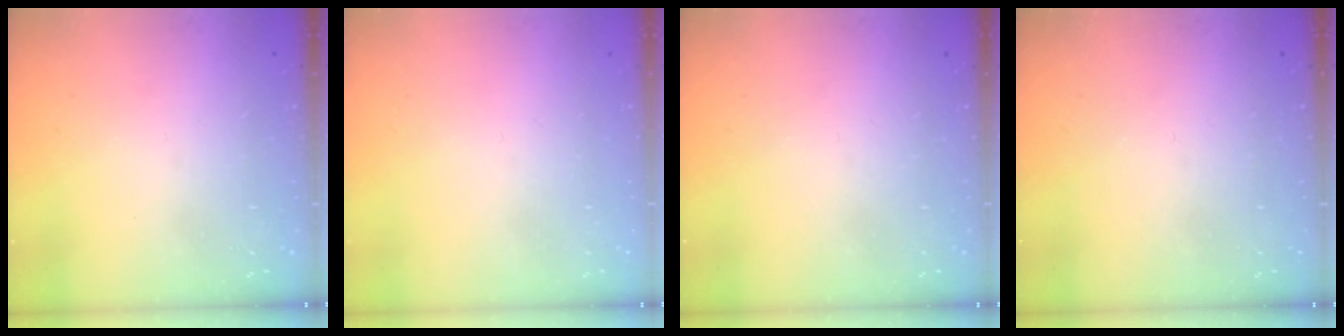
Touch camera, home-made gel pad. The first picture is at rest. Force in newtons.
{"total": 1.5, "press": 1.5, "slide": 0.1}
{"total": 0.0}
{"total": 0.0}